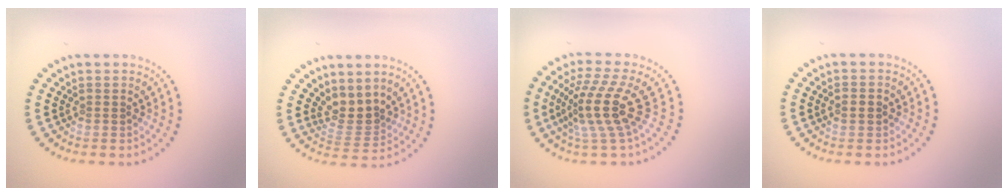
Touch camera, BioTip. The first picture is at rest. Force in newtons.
{"total": 2.8, "press": 2.2, "slide": 1.7}
{"total": 4.6, "press": 3.4, "slide": 3.1}
{"total": 1.8, "press": 1.8, "slide": 0.1}